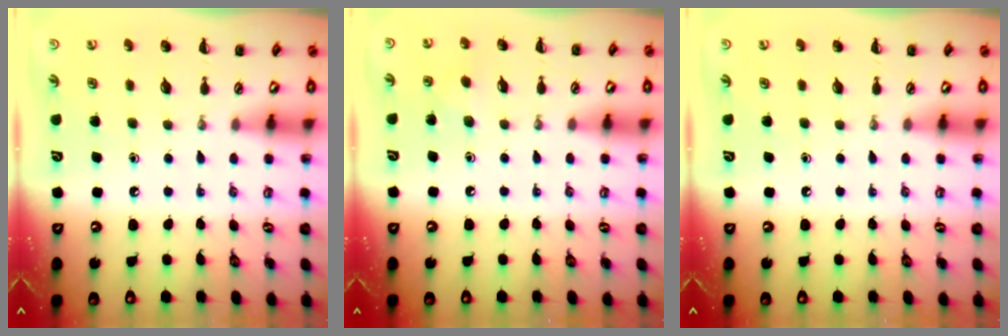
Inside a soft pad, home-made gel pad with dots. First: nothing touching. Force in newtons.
{"total": 5.3, "press": 5.2, "slide": 1.0}
{"total": 0.0}